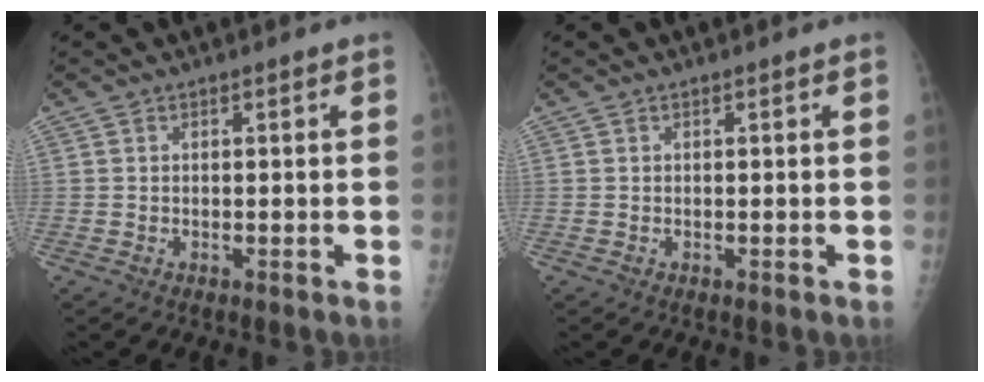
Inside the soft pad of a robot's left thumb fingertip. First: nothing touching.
{"total": 0.0}